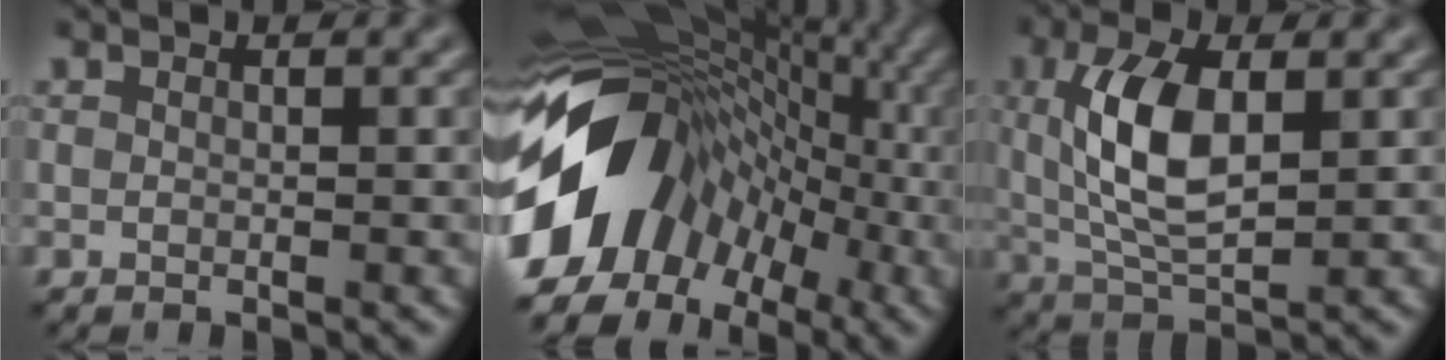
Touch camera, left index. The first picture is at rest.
{"total": 14.6, "force": [-3.9, 11.1, 8.8], "torque": [-0.159, 0.004, -0.088]}
{"total": 6.8, "force": [0.9, 3.0, 6.1], "torque": [-0.130, 0.001, 0.017]}